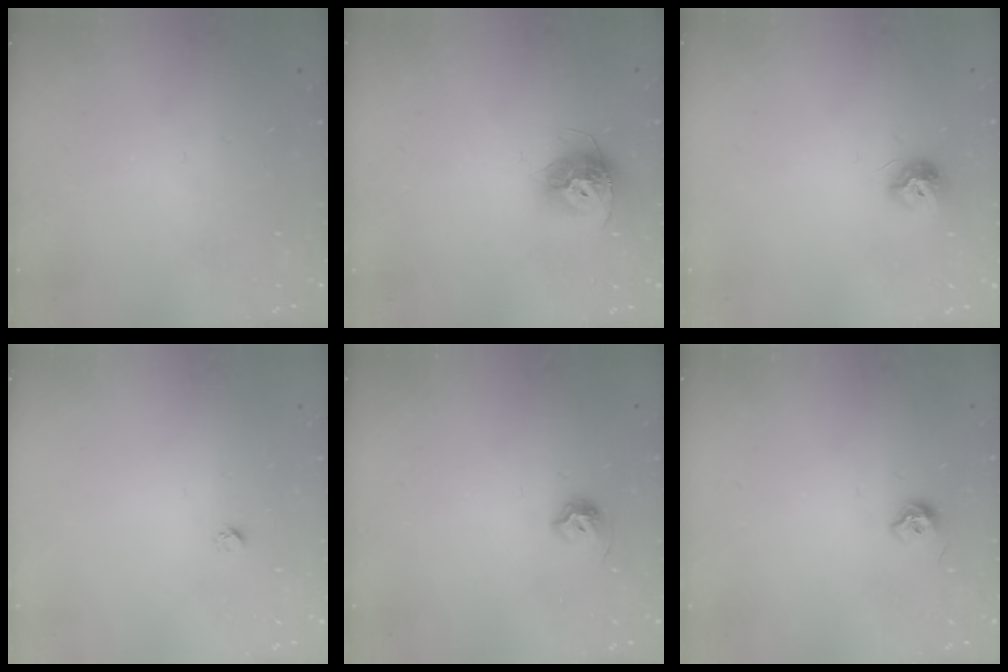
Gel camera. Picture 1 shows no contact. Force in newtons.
{"total": 11.2, "press": 11.2, "slide": 0.8}
{"total": 7.9, "press": 7.9, "slide": 0.4}
{"total": 1.9, "press": 1.9, "slide": 0.1}
{"total": 6.0, "press": 5.9, "slide": 1.1}
{"total": 6.0, "press": 5.9, "slide": 1.0}